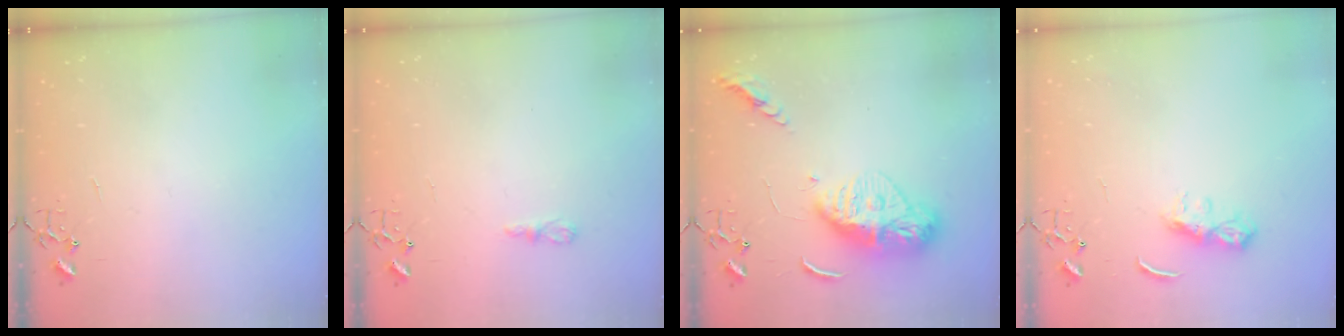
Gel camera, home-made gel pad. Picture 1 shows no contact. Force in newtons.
{"total": 4.5, "press": 4.5, "slide": 0.5}
{"total": 15.4, "press": 15.3, "slide": 1.2}
{"total": 6.7, "press": 6.7, "slide": 0.6}